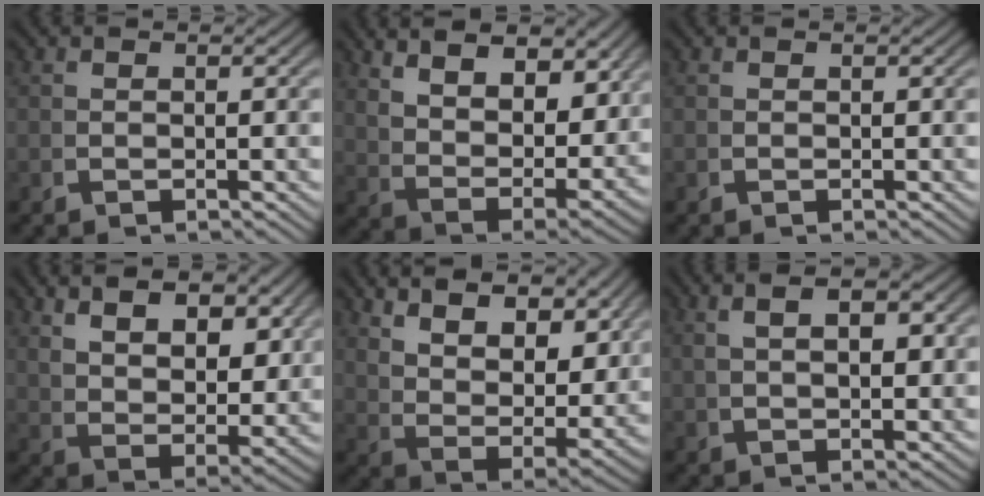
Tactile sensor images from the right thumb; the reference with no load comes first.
{"total": 11.4, "force": [3.8, 6.8, 8.3], "torque": [-0.158, -0.033, 0.080]}
{"total": 0.0}
{"total": 9.1, "force": [3.0, 5.4, 6.8], "torque": [-0.126, -0.036, 0.070]}
{"total": 12.8, "force": [4.5, 7.6, 9.3], "torque": [-0.178, -0.029, 0.090]}
{"total": 4.3, "force": [1.5, 1.4, 3.8], "torque": [-0.050, 0.014, 0.032]}